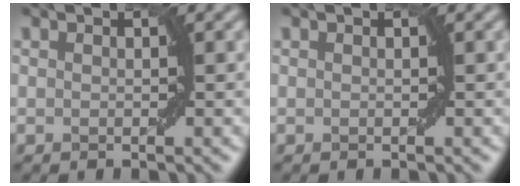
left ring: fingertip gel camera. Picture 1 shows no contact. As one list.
[{"total": 0.0}]